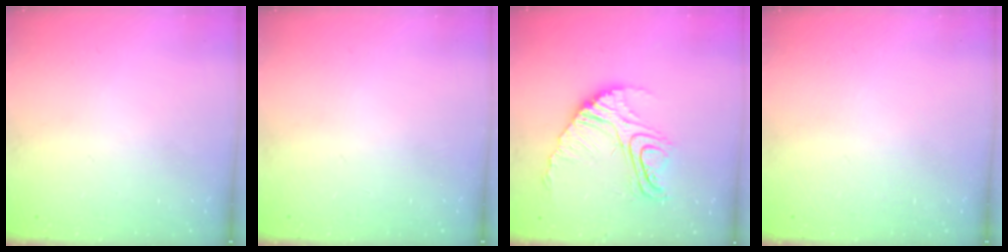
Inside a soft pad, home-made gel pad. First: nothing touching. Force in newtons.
{"total": 0.0}
{"total": 16.4, "press": 16.4, "slide": 1.5}
{"total": 0.0}